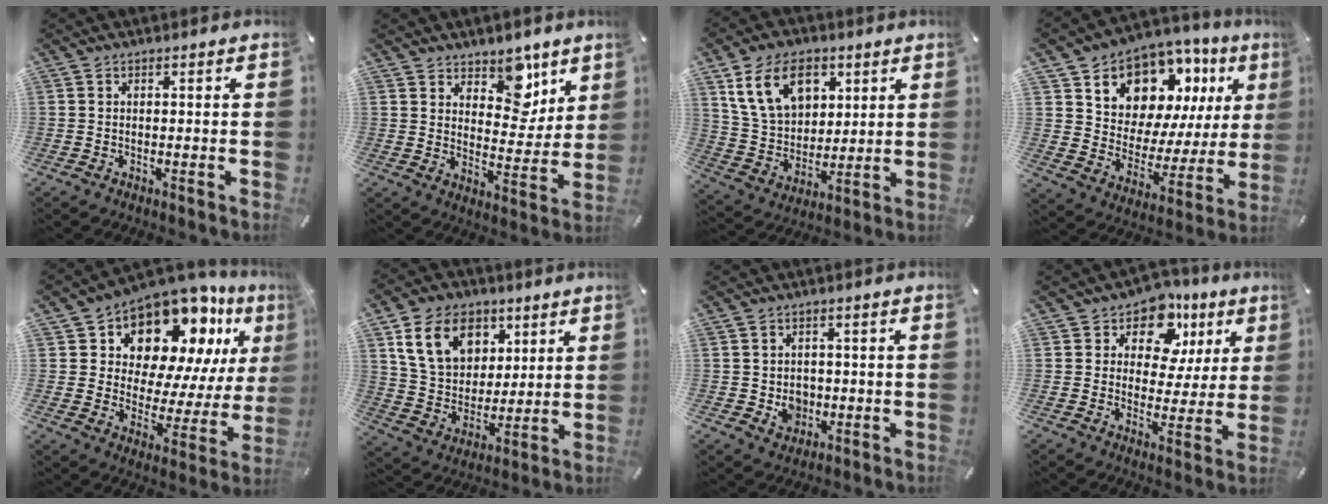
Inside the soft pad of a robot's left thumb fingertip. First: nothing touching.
{"total": 10.9, "force": [7.3, 6.7, 4.4], "torque": [-0.040, -0.058, 0.129]}
{"total": 14.0, "force": [6.6, 9.9, 7.5], "torque": [-0.155, -0.009, 0.124]}
{"total": 12.3, "force": [8.8, 8.0, 3.1], "torque": [-0.065, -0.084, 0.161]}
{"total": 15.3, "force": [11.4, 8.3, 6.0], "torque": [-0.097, -0.102, 0.198]}
{"total": 15.0, "force": [6.6, 11.3, 7.2], "torque": [-0.149, -0.011, 0.126]}
{"total": 5.1, "force": [-0.7, 4.7, 2.0], "torque": [-0.012, 0.001, -0.012]}
{"total": 11.4, "force": [6.2, 7.7, 5.6], "torque": [-0.090, -0.035, 0.110]}